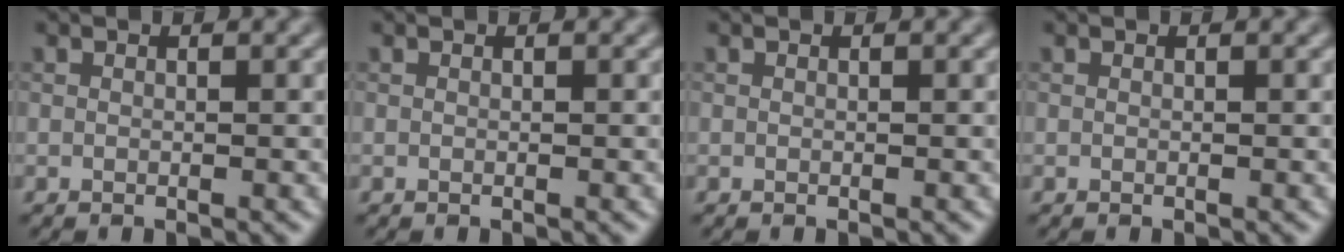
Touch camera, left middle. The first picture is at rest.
{"total": 0.0}
{"total": 0.0}
{"total": 0.0}